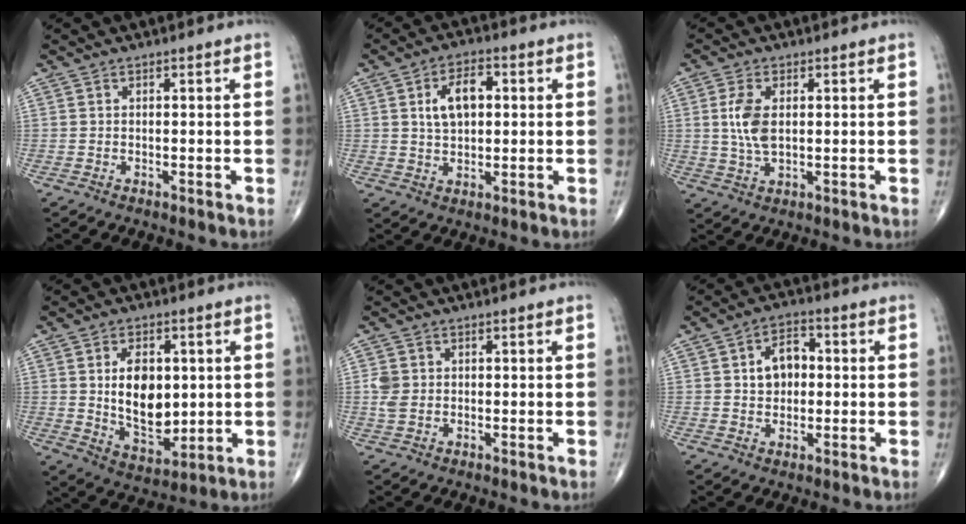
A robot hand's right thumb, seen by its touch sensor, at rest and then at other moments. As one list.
[{"total": 7.6, "force": [1.6, 4.4, 6.0], "torque": [-0.093, 0.007, 0.028]}, {"total": 6.3, "force": [1.0, 3.2, 5.3], "torque": [-0.114, -0.005, 0.020]}, {"total": 12.6, "force": [1.4, 7.8, 9.8], "torque": [-0.127, -0.020, 0.036]}, {"total": 3.2, "force": [0.2, 2.6, 1.8], "torque": [-0.036, 0.003, 0.005]}, {"total": 6.9, "force": [0.8, 4.9, 4.8], "torque": [-0.057, 0.014, 0.008]}]